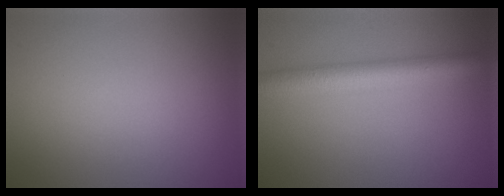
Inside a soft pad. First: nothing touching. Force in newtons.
{"total": 5.1, "press": 5.1, "slide": 0.1}